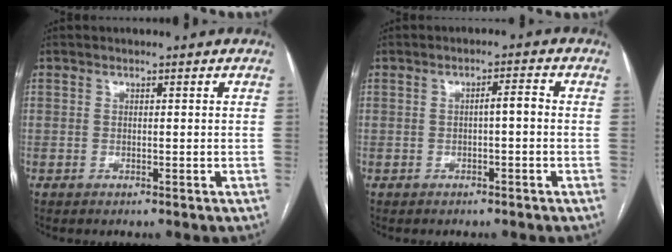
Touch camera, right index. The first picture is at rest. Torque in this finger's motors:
{"motor_torque": [0.28, -0.03, 0.22, 0.04]}